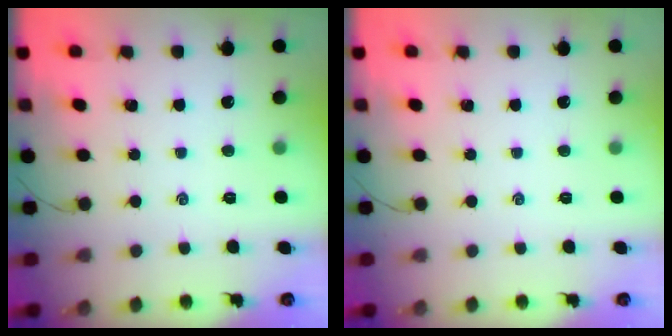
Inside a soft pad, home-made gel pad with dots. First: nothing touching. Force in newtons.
{"total": 0.0}